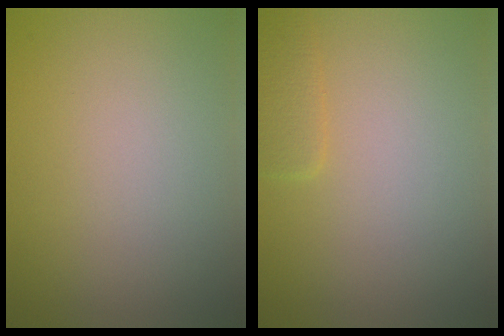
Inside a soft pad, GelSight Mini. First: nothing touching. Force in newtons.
{"total": 1.5, "press": 1.5, "slide": 0.1}